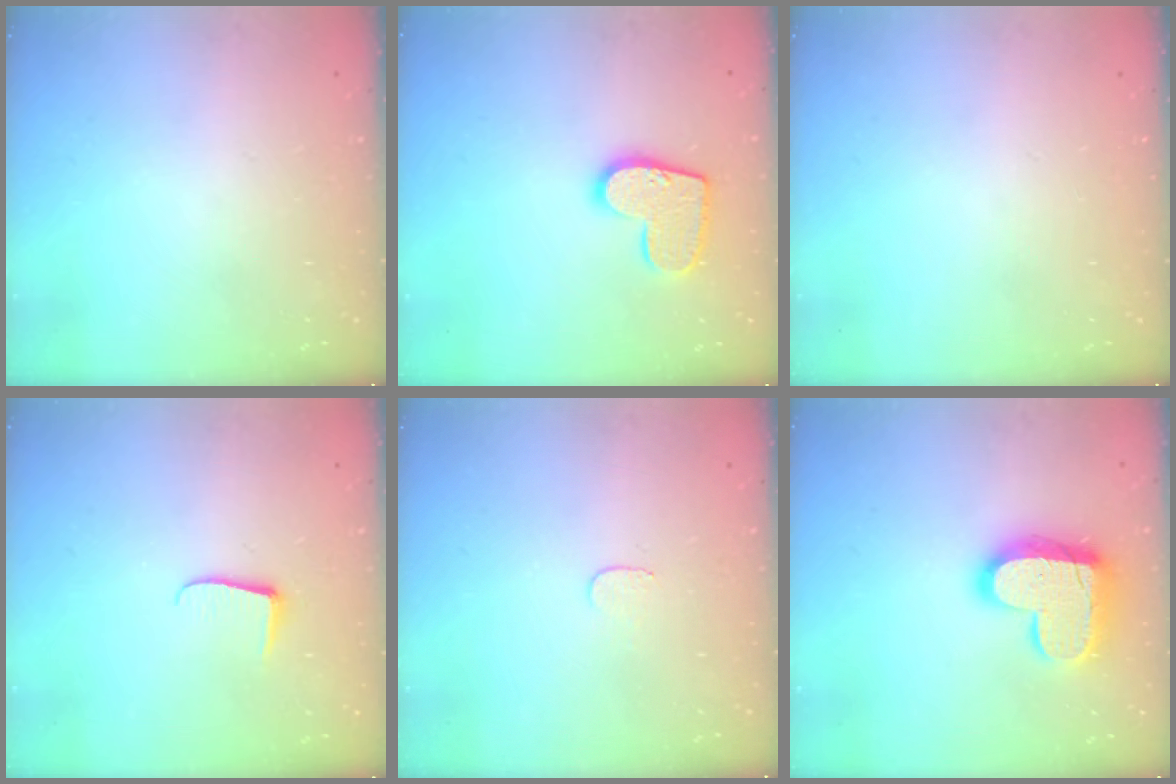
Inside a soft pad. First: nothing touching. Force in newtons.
{"total": 12.9, "press": 12.9, "slide": 0.8}
{"total": 0.0}
{"total": 6.0, "press": 5.9, "slide": 0.6}
{"total": 3.4, "press": 3.4, "slide": 0.2}
{"total": 17.2, "press": 17.1, "slide": 1.1}